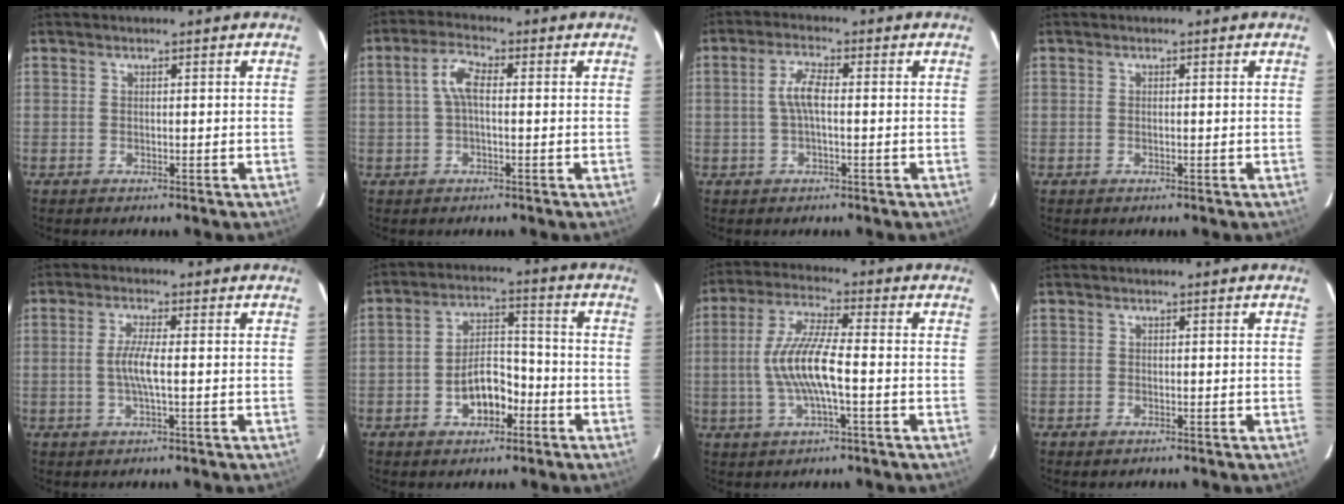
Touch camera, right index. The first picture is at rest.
{"total": 4.5, "force": [0.1, 1.7, 4.1], "torque": [-0.087, 0.014, 0.001]}
{"total": 4.1, "force": [-0.3, 1.0, 4.0], "torque": [-0.083, 0.009, -0.005]}
{"total": 0.0}
{"total": 4.3, "force": [-0.6, 0.1, 4.2], "torque": [-0.083, -0.002, -0.013]}
{"total": 8.2, "force": [-3.7, 4.8, 5.5], "torque": [-0.100, 0.024, -0.050]}
{"total": 10.5, "force": [-1.8, 1.6, 10.2], "torque": [-0.210, 0.002, -0.034]}
{"total": 0.9, "force": [-0.6, 0.5, 0.3], "torque": [-0.005, 0.000, -0.010]}